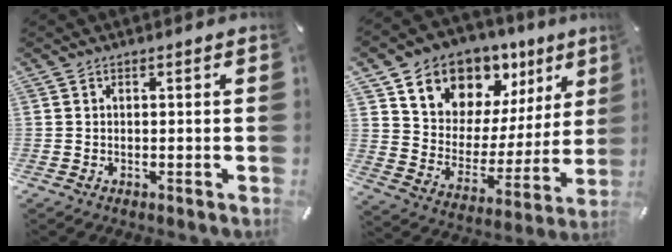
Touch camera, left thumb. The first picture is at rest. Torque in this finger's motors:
{"motor_torque": [2.62, 2.39, 1.44, -1.33, 0.17]}